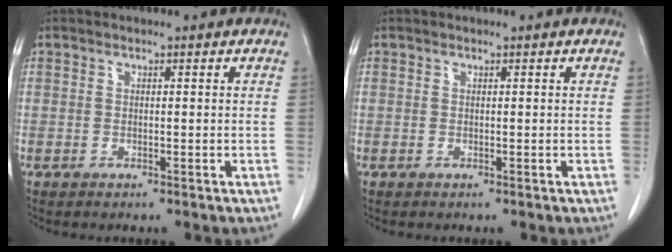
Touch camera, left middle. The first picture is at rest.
{"total": 0.0}